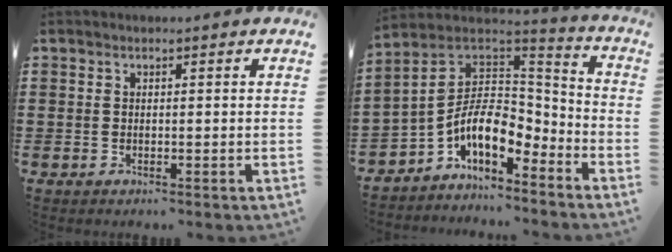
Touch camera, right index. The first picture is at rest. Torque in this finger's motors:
{"motor_torque": [1.15, 0.98, 0.67, 0.21]}